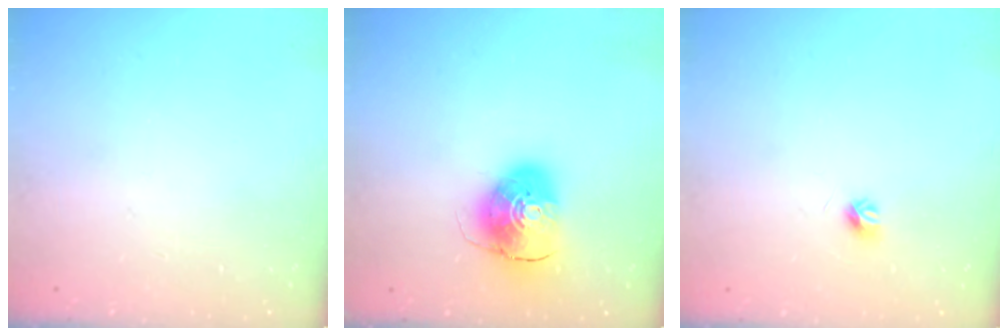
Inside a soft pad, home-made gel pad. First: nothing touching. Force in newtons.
{"total": 9.8, "press": 9.7, "slide": 1.4}
{"total": 4.1, "press": 4.0, "slide": 0.6}